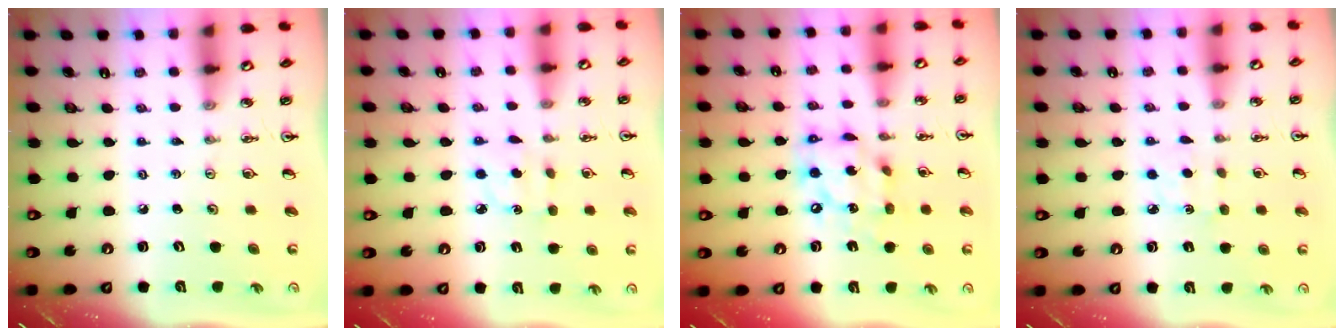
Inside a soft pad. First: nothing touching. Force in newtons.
{"total": 3.8, "press": 3.8, "slide": 0.5}
{"total": 13.8, "press": 13.8, "slide": 1.3}
{"total": 3.9, "press": 3.9, "slide": 0.5}